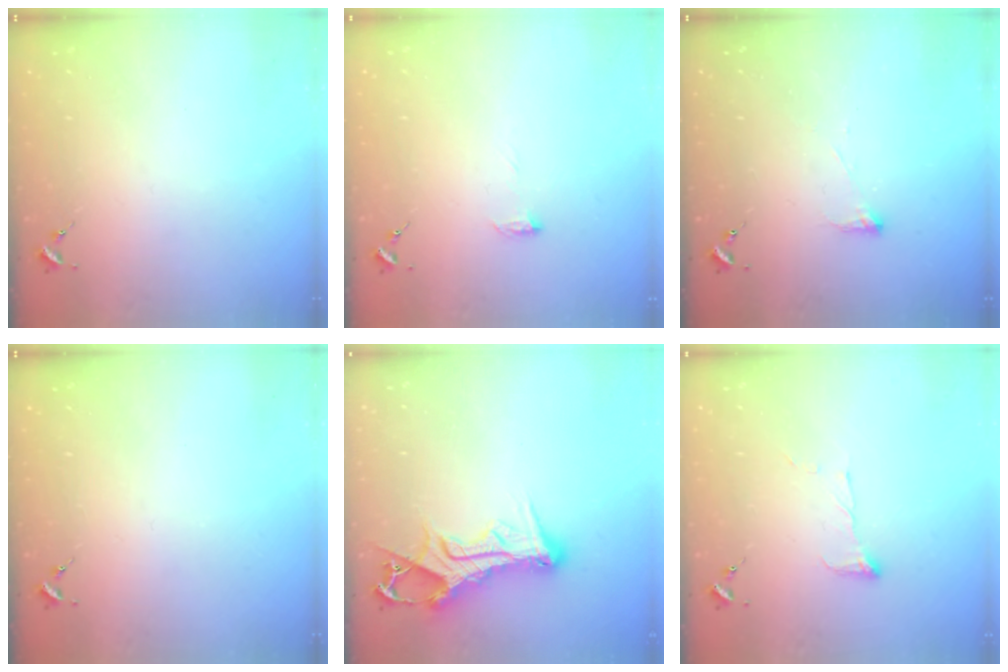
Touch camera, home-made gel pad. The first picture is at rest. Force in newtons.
{"total": 5.2, "press": 5.1, "slide": 0.6}
{"total": 2.8, "press": 2.7, "slide": 0.7}
{"total": 0.0}
{"total": 13.7, "press": 13.6, "slide": 1.6}
{"total": 6.1, "press": 6.1, "slide": 0.3}